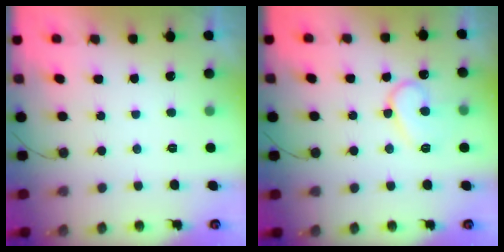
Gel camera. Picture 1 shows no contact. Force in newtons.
{"total": 11.1, "press": 11.0, "slide": 1.1}